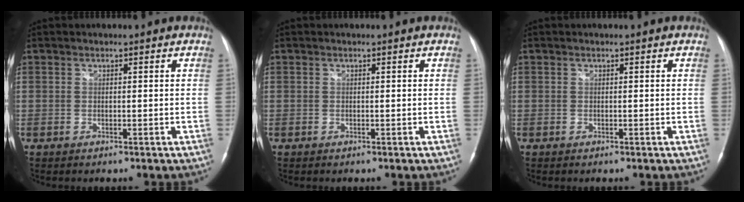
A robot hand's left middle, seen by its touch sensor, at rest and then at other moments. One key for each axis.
{"total": 0.0}
{"total": 0.0}